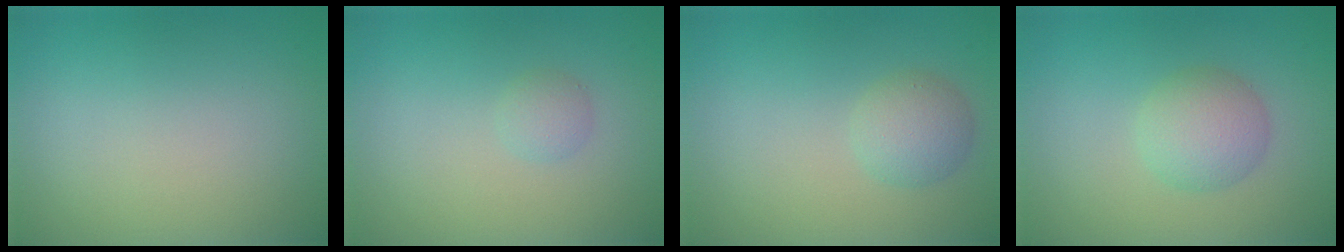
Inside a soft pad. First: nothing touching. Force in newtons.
{"total": 1.1, "press": 1.1, "slide": 0.0}
{"total": 2.4, "press": 2.4, "slide": 0.2}
{"total": 3.2, "press": 3.2, "slide": 0.1}